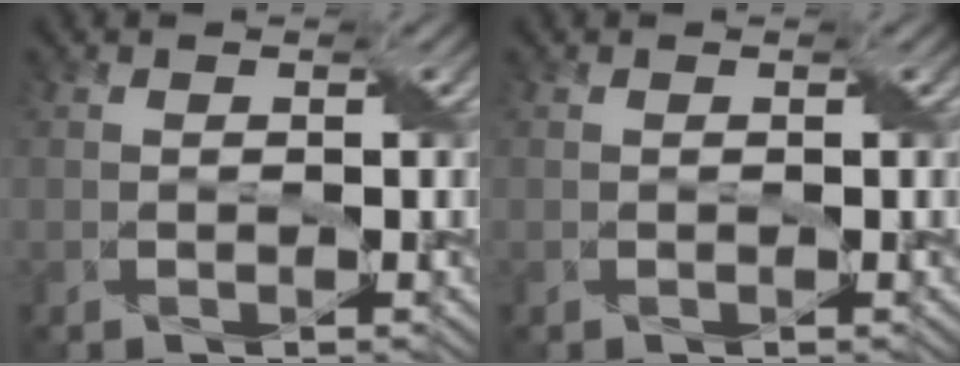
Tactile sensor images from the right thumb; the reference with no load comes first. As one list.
[{"total": 0.0}]